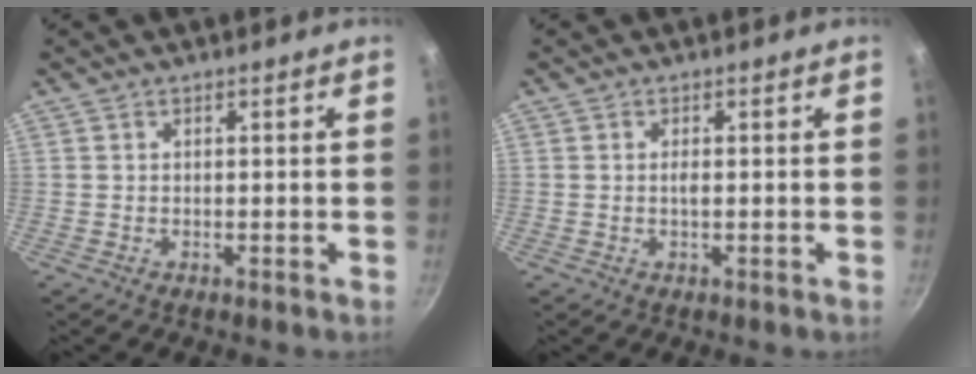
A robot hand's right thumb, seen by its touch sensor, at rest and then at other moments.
{"total": 1.0, "force": [0.0, 0.2, 1.0], "torque": [-0.020, 0.000, -0.001]}